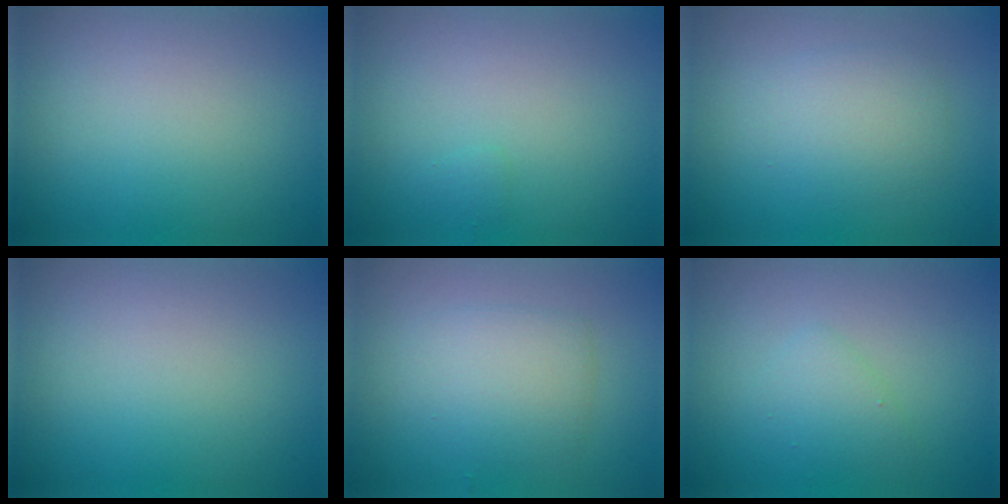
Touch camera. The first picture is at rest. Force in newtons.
{"total": 0.5, "press": 0.5, "slide": 0.1}
{"total": 2.9, "press": 2.9, "slide": 0.1}
{"total": 0.0}
{"total": 3.3, "press": 3.3, "slide": 0.1}
{"total": 1.7, "press": 1.7, "slide": 0.1}